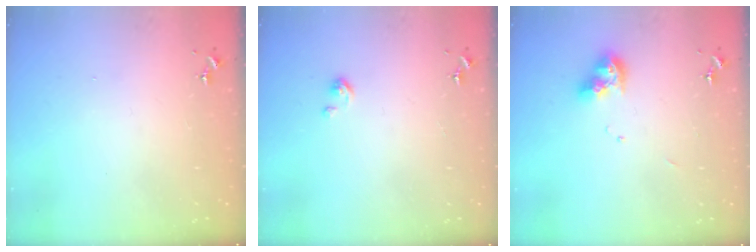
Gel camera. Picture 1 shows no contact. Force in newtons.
{"total": 2.6, "press": 2.6, "slide": 0.4}
{"total": 11.7, "press": 11.6, "slide": 1.4}